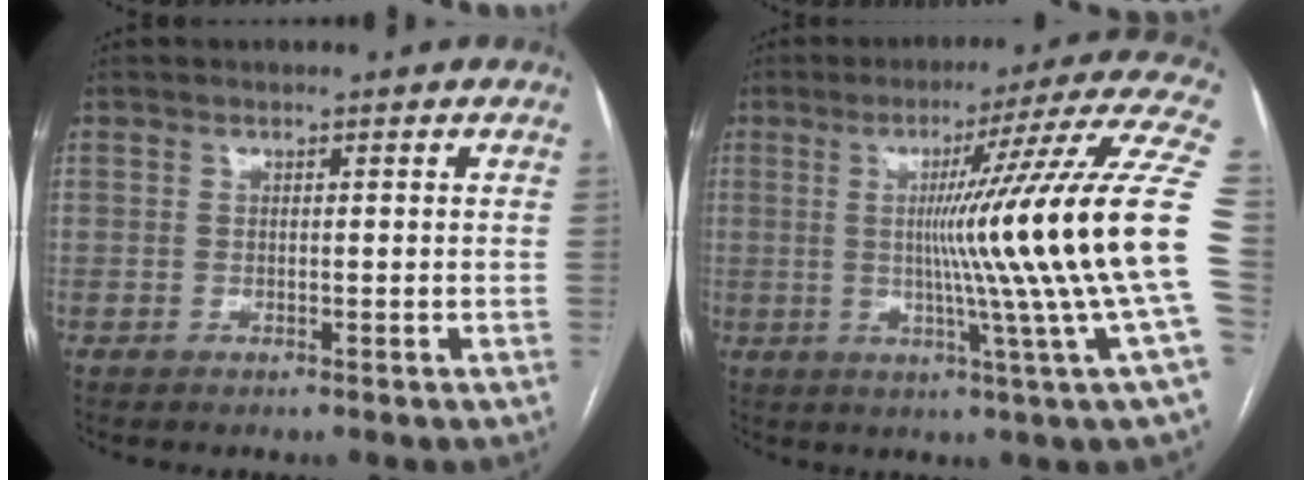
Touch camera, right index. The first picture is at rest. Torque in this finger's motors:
{"motor_torque": [2.14, 0.00, 1.05, 0.21]}